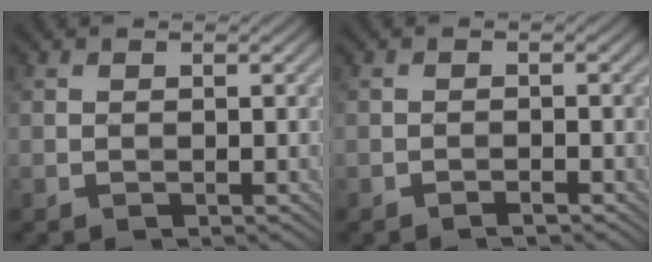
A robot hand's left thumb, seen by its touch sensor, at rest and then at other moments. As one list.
[{"total": 1.1, "force": [-0.9, 0.0, 0.6], "torque": [-0.010, 0.002, -0.018]}]